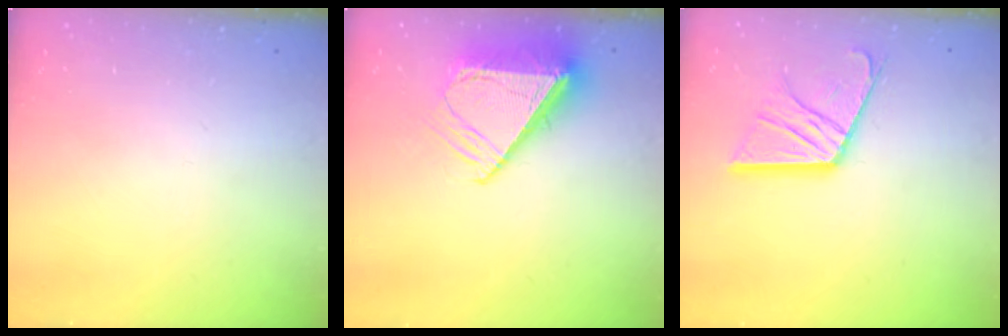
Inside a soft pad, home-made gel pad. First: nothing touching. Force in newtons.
{"total": 11.4, "press": 11.3, "slide": 1.6}
{"total": 15.3, "press": 15.2, "slide": 1.5}